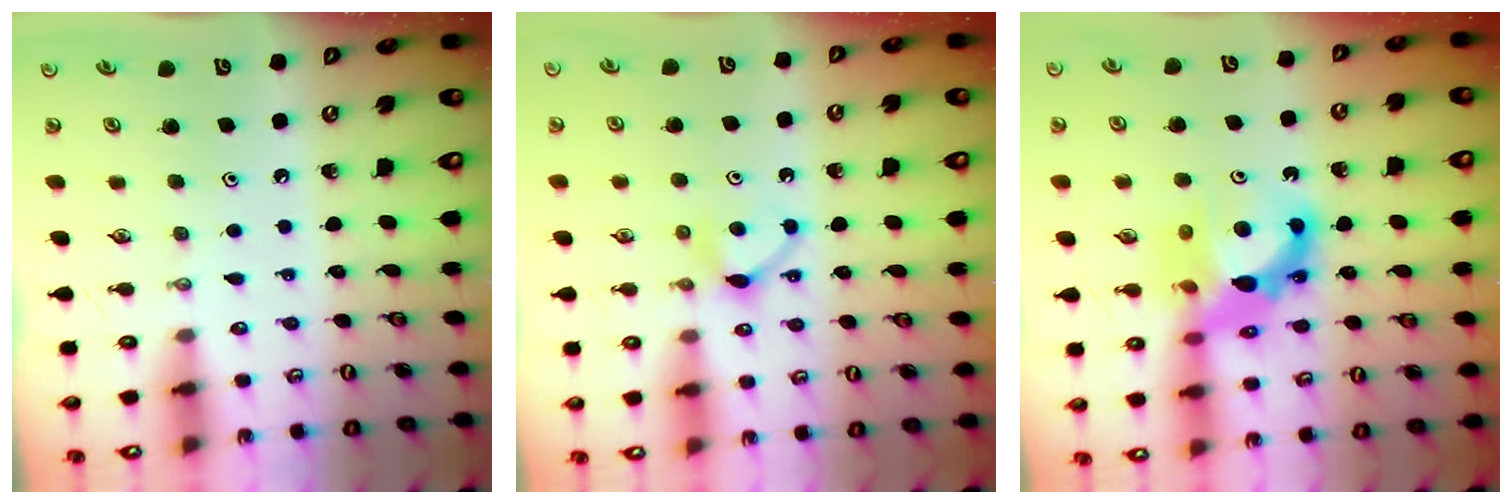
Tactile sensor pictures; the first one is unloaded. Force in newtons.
{"total": 5.8, "press": 5.8, "slide": 0.8}
{"total": 12.6, "press": 12.4, "slide": 2.4}